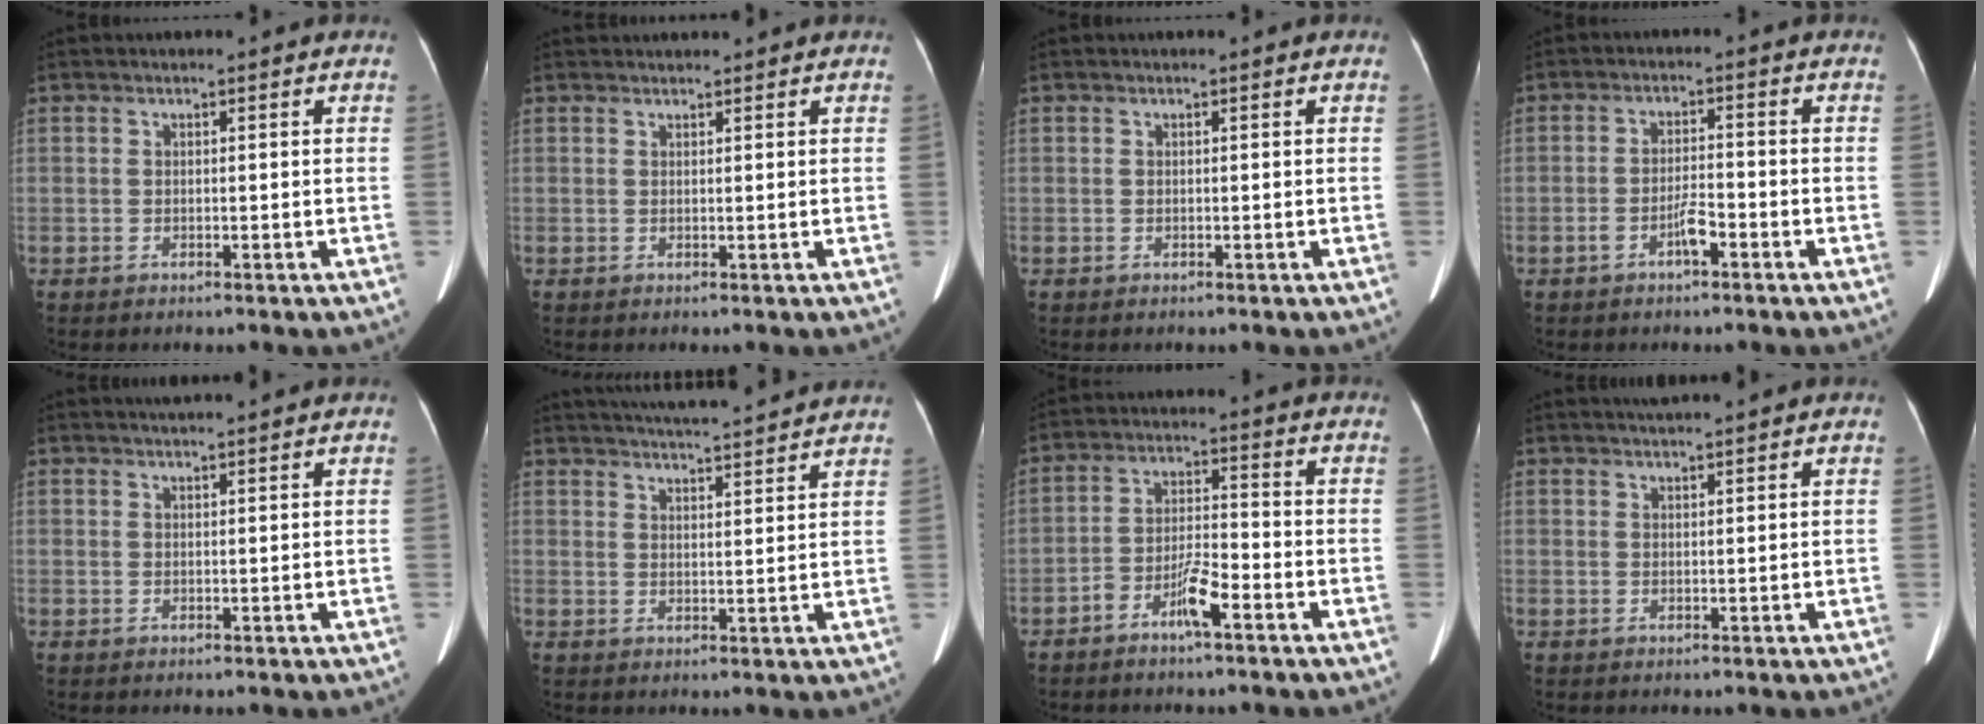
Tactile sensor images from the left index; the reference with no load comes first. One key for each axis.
{"total": 3.1, "fx": 3.1, "fy": 0.4, "fz": 0.5, "tx": -0.006, "ty": 0.033, "tz": 0.043}
{"total": 0.0}
{"total": 3.3, "fx": -2.0, "fy": 0.7, "fz": 2.5, "tx": -0.048, "ty": 0.003, "tz": -0.035}
{"total": 3.8, "fx": 3.4, "fy": -0.1, "fz": 1.6, "tx": -0.019, "ty": 0.025, "tz": 0.048}
{"total": 14.2, "fx": 13.2, "fy": 0.4, "fz": 5.2, "tx": -0.089, "ty": 0.021, "tz": 0.179}
{"total": 5.6, "fx": -3.5, "fy": 0.9, "fz": 4.3, "tx": -0.090, "ty": 0.008, "tz": -0.065}
{"total": 3.4, "fx": 3.0, "fy": -0.3, "fz": 1.5, "tx": -0.016, "ty": 0.026, "tz": 0.047}